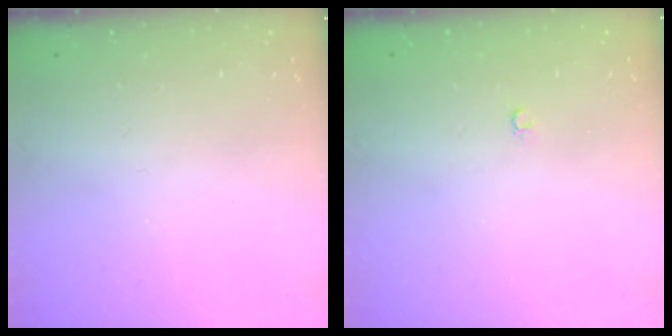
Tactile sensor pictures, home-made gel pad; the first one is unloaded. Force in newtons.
{"total": 2.0, "press": 2.0, "slide": 0.4}